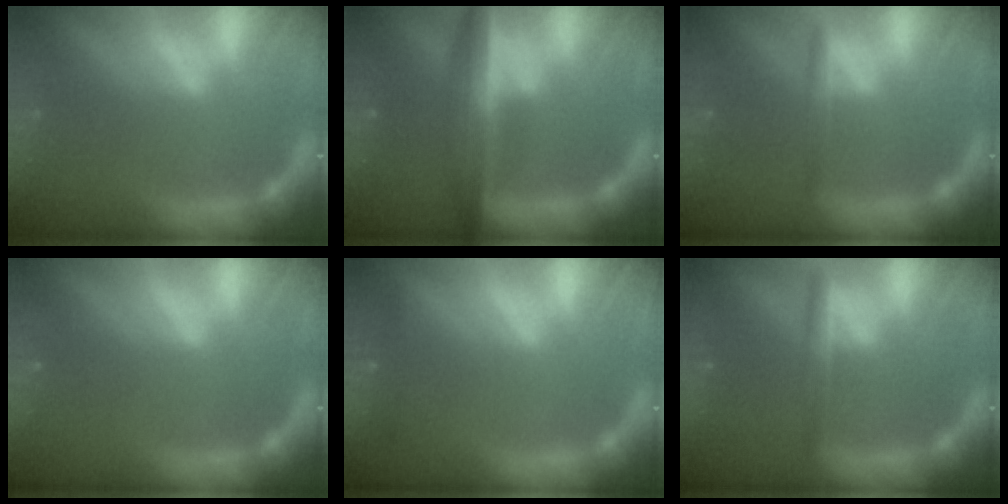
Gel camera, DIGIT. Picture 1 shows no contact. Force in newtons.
{"total": 6.6}
{"total": 1.9}
{"total": 0.0}
{"total": 1.4}
{"total": 2.4}